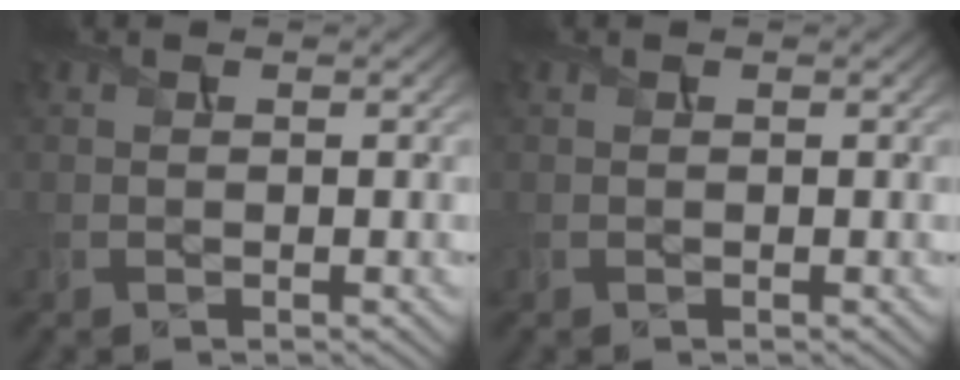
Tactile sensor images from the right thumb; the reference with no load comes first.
{"total": 0.0}